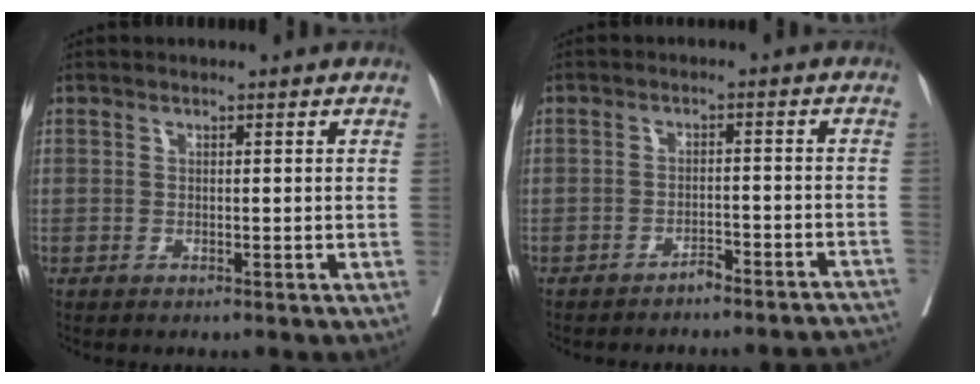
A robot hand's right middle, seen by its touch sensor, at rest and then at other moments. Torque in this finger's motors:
{"motor_torque": [0.19, -1.18, -0.02, -0.01]}